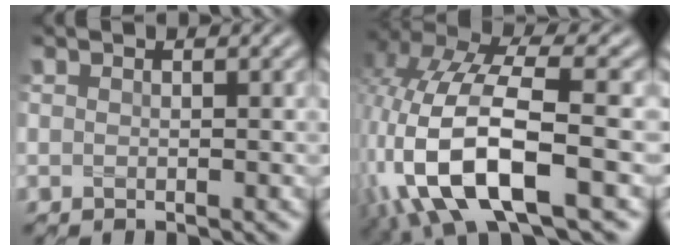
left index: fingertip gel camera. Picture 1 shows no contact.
{"total": 12.0, "force": [-4.3, 4.9, 10.1], "torque": [-0.222, -0.002, -0.081]}